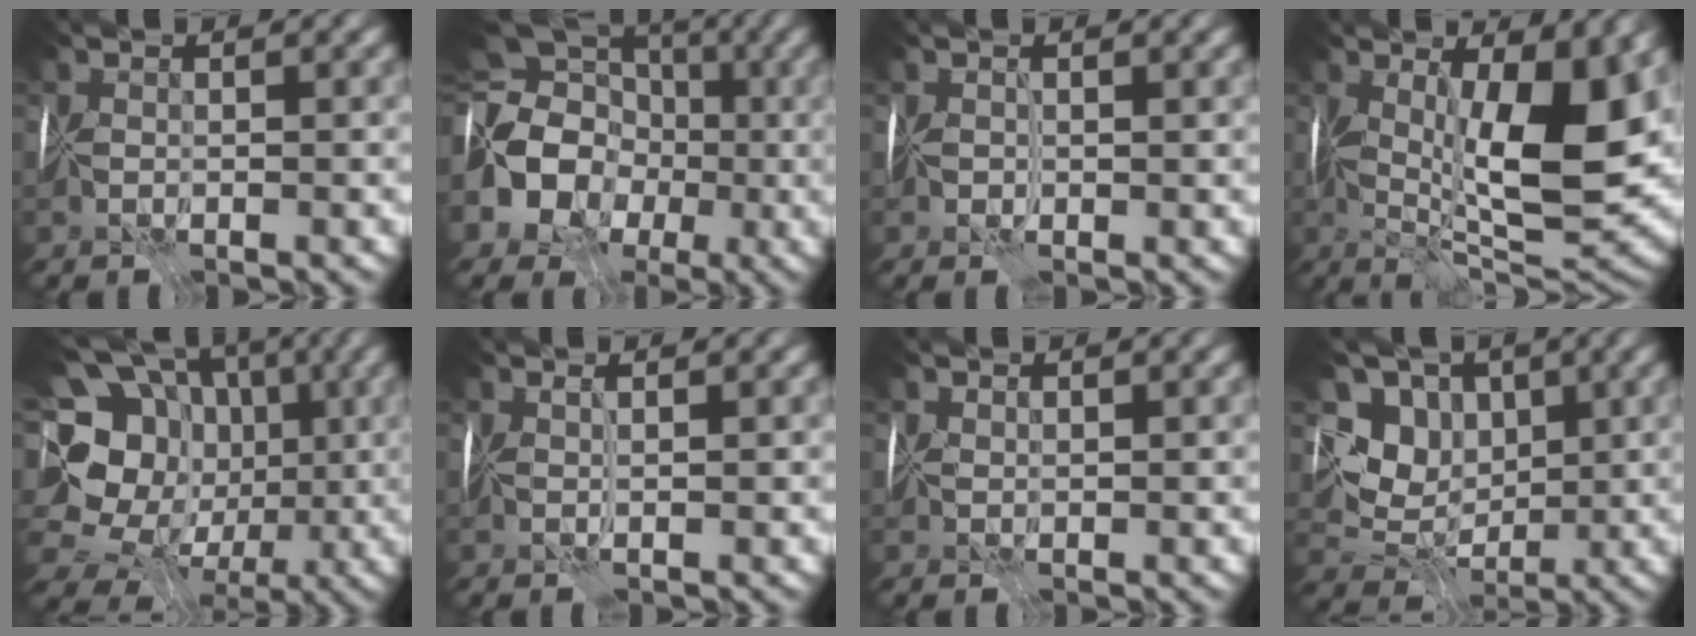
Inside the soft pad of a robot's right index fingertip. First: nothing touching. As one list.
[{"total": 14.0, "force": [-1.0, 11.9, 7.2], "torque": [-0.148, 0.013, -0.046]}, {"total": 0.9, "force": [0.4, -0.5, -0.5], "torque": [0.013, 0.001, 0.010]}, {"total": 12.4, "force": [1.7, 3.6, 11.8], "torque": [-0.171, -0.015, 0.031]}, {"total": 16.7, "force": [1.4, 13.9, 9.2], "torque": [-0.186, 0.023, 0.026]}, {"total": 1.7, "force": [0.8, -1.5, -0.4], "torque": [0.012, 0.001, 0.020]}, {"total": 1.3, "force": [1.1, -0.5, -0.6], "torque": [0.014, 0.003, 0.023]}, {"total": 5.5, "force": [2.4, 4.4, 2.3], "torque": [-0.030, -0.009, 0.027]}]